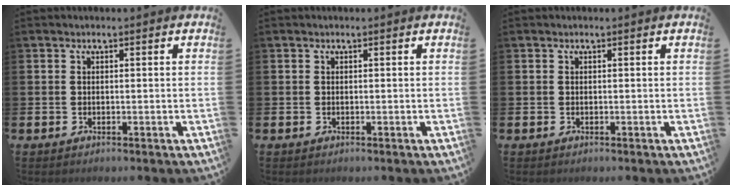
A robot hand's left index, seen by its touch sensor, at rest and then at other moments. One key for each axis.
{"total": 0.0}
{"total": 0.0}